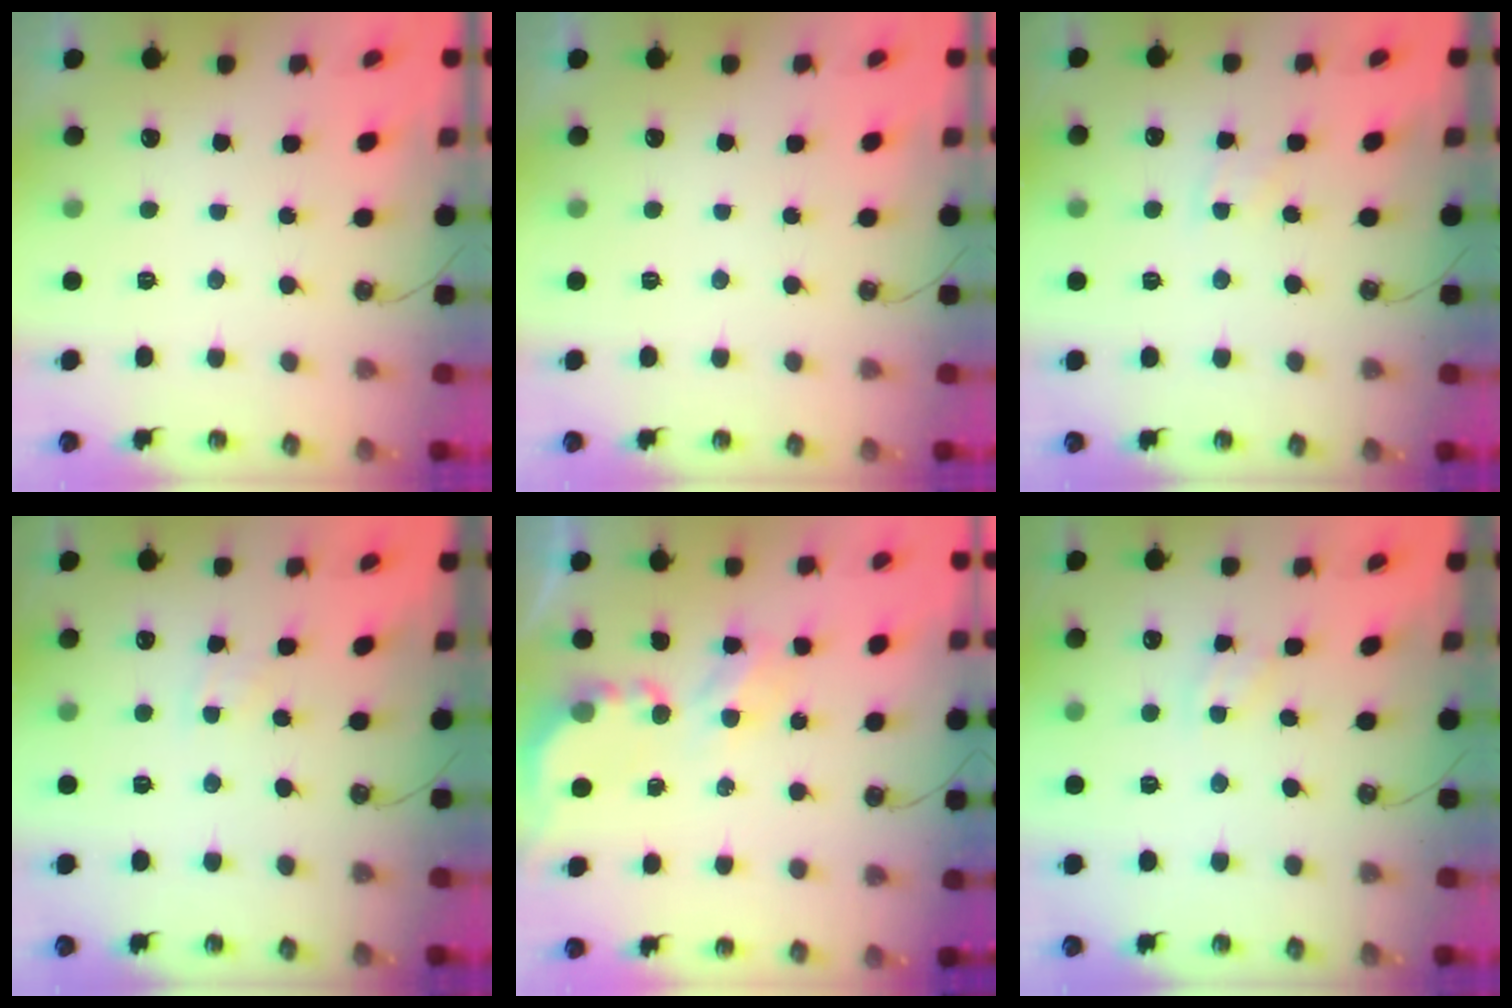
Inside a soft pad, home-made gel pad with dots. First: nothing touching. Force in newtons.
{"total": 0.0}
{"total": 5.6, "press": 5.6, "slide": 0.7}
{"total": 4.2, "press": 4.1, "slide": 0.6}
{"total": 3.9, "press": 3.9, "slide": 0.1}
{"total": 2.0, "press": 2.0, "slide": 0.3}